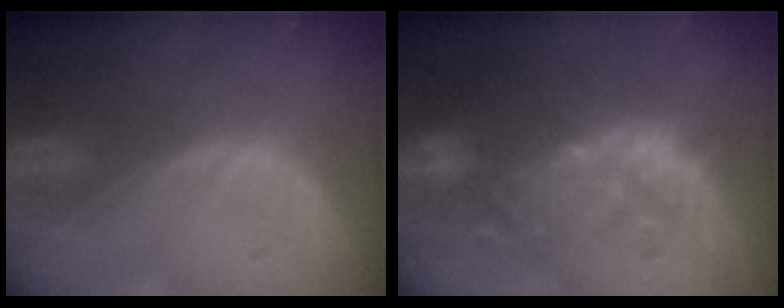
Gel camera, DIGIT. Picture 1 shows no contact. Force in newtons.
{"total": 11.2, "press": 9.9, "slide": 5.4}